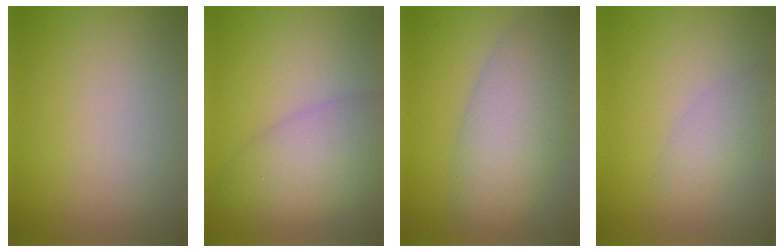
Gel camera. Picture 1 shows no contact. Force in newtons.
{"total": 6.2, "press": 6.2, "slide": 0.4}
{"total": 7.7, "press": 7.7, "slide": 0.2}
{"total": 2.3, "press": 2.3, "slide": 0.0}